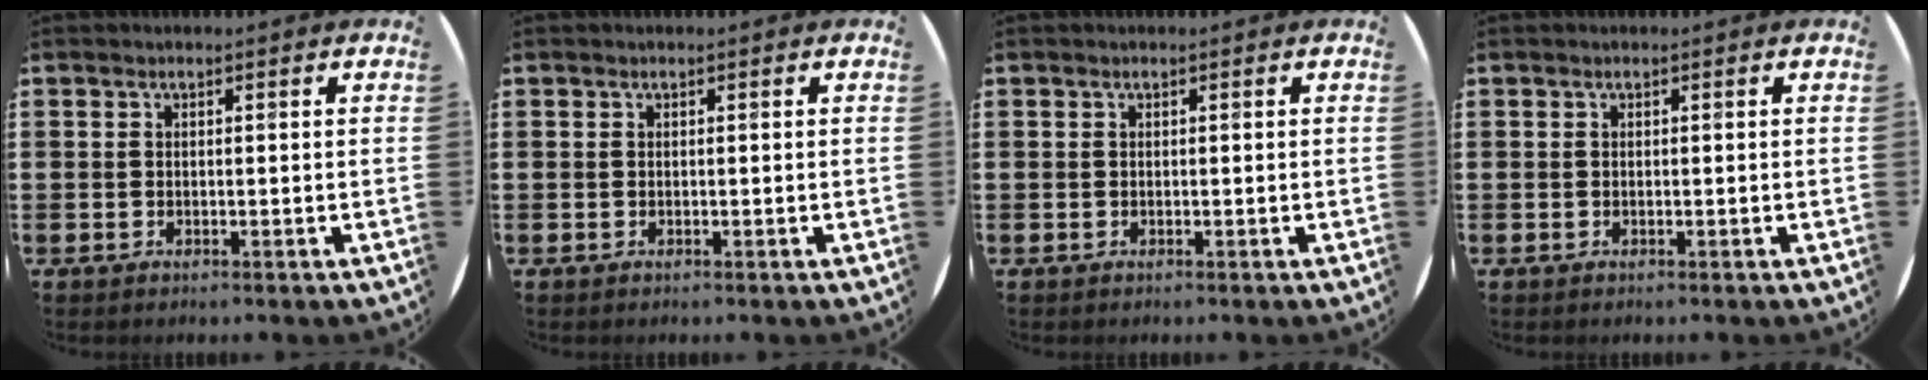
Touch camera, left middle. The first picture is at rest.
{"total": 0.0}
{"total": 0.0}
{"total": 0.0}